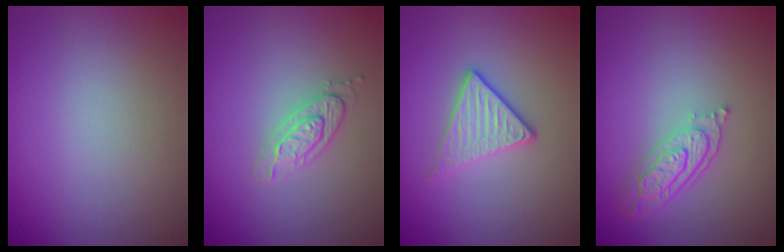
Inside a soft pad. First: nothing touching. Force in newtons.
{"total": 2.1, "press": 2.1, "slide": 0.3}
{"total": 2.7, "press": 2.4, "slide": 1.2}
{"total": 3.9, "press": 3.0, "slide": 2.5}